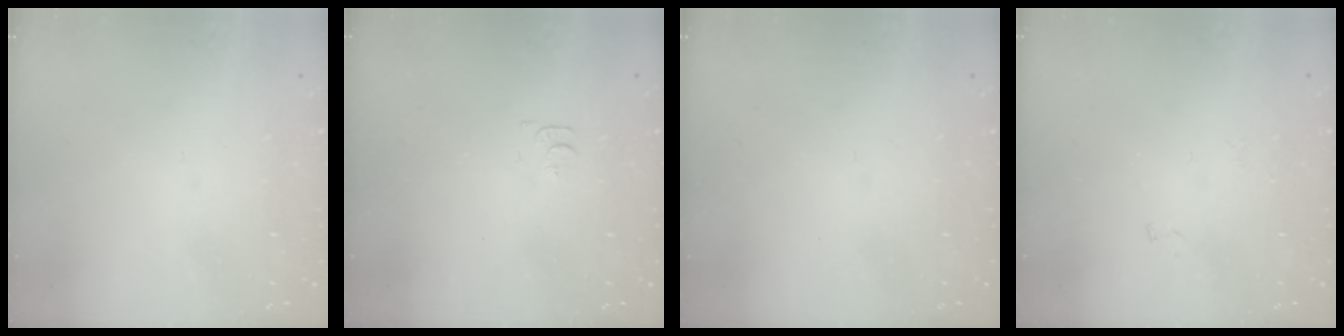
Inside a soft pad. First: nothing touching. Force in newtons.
{"total": 4.6, "press": 4.5, "slide": 0.7}
{"total": 0.0}
{"total": 4.1, "press": 4.1, "slide": 0.4}